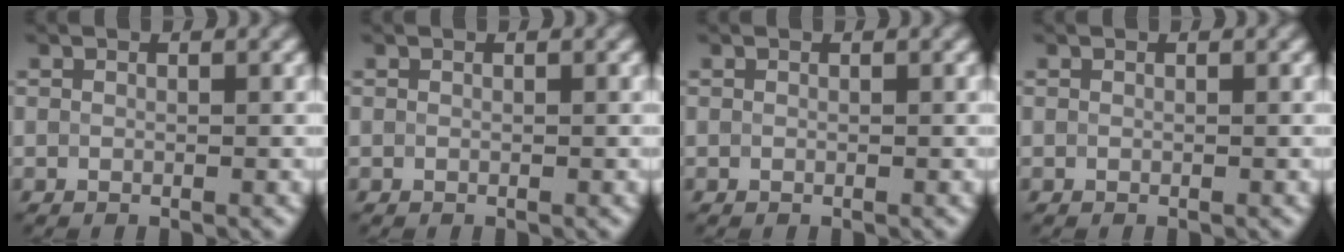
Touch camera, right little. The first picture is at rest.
{"total": 0.0}
{"total": 0.0}
{"total": 0.0}